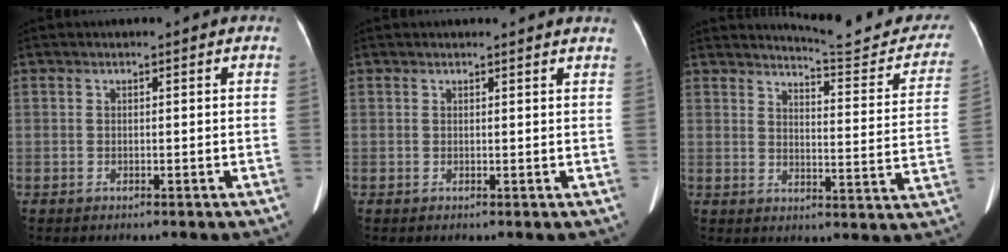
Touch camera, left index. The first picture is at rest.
{"total": 2.2, "force": [2.1, -0.3, 0.4], "torque": [-0.016, -0.009, 0.013]}
{"total": 14.8, "force": [14.3, 1.7, 3.4], "torque": [-0.025, -0.066, 0.157]}